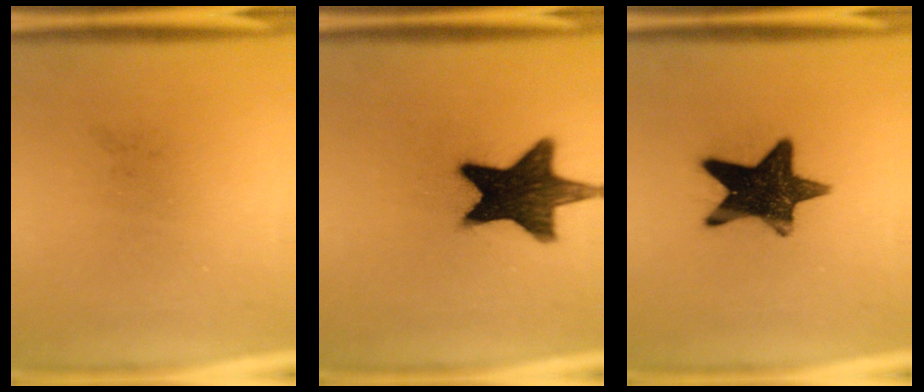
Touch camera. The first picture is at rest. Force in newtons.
{"total": 15.8}
{"total": 14.3}